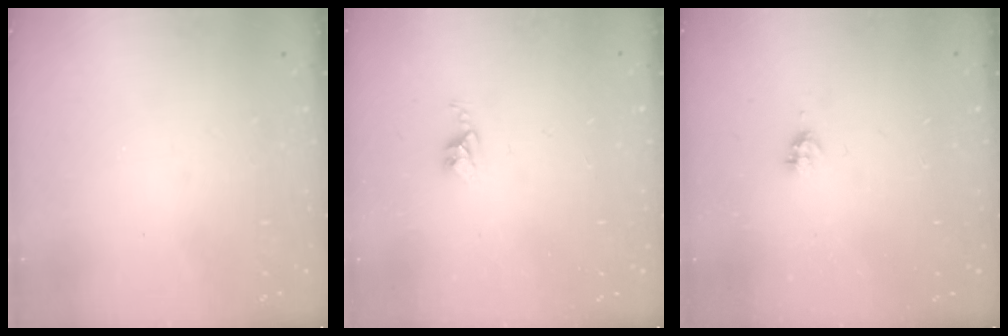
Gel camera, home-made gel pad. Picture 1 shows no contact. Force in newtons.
{"total": 2.8, "press": 2.7, "slide": 0.4}
{"total": 3.6, "press": 3.6, "slide": 0.5}